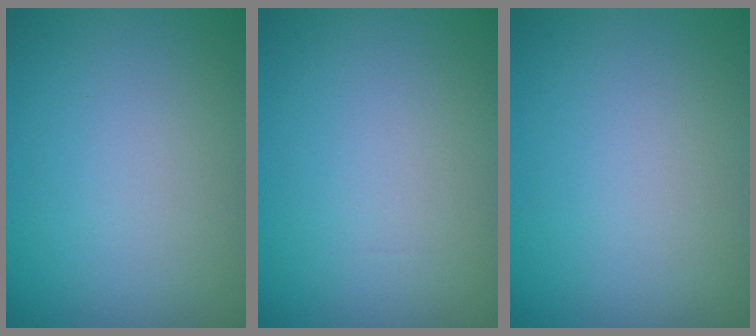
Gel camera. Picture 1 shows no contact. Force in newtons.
{"total": 0.0}
{"total": 0.0}